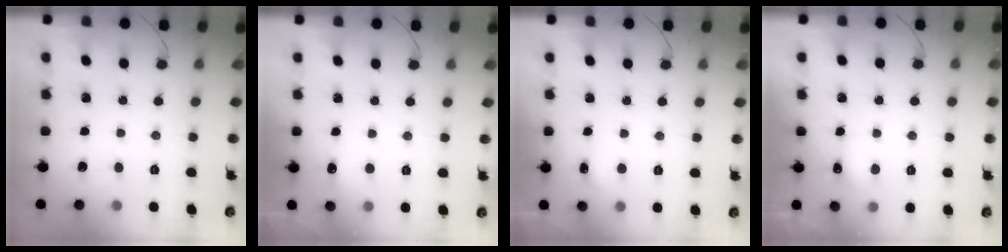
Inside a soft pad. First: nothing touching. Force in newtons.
{"total": 4.8, "press": 4.6, "slide": 1.2}
{"total": 5.1, "press": 4.9, "slide": 1.3}
{"total": 4.8, "press": 4.7, "slide": 0.9}